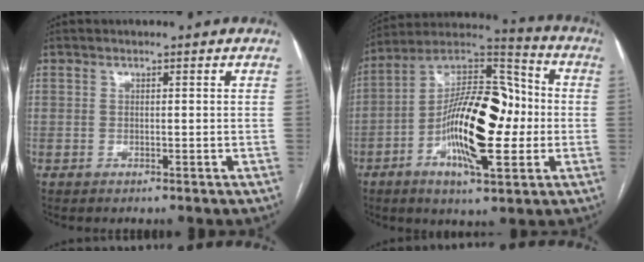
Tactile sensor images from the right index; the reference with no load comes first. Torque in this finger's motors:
{"motor_torque": [2.14, 0.00, 0.98, 0.21]}